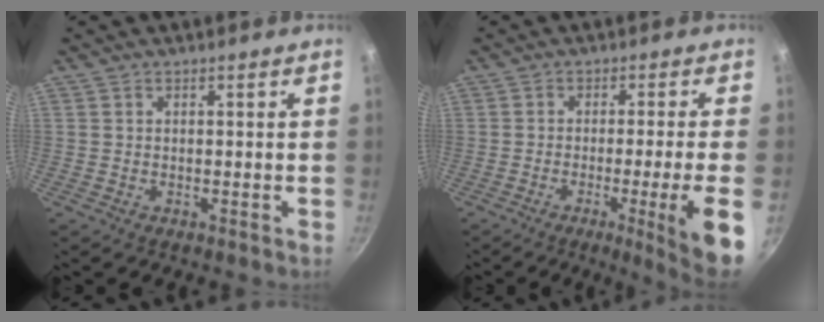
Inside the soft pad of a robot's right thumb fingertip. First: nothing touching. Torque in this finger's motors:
{"motor_torque": [0.07, 0.88, -0.03, -0.22, 0.19]}